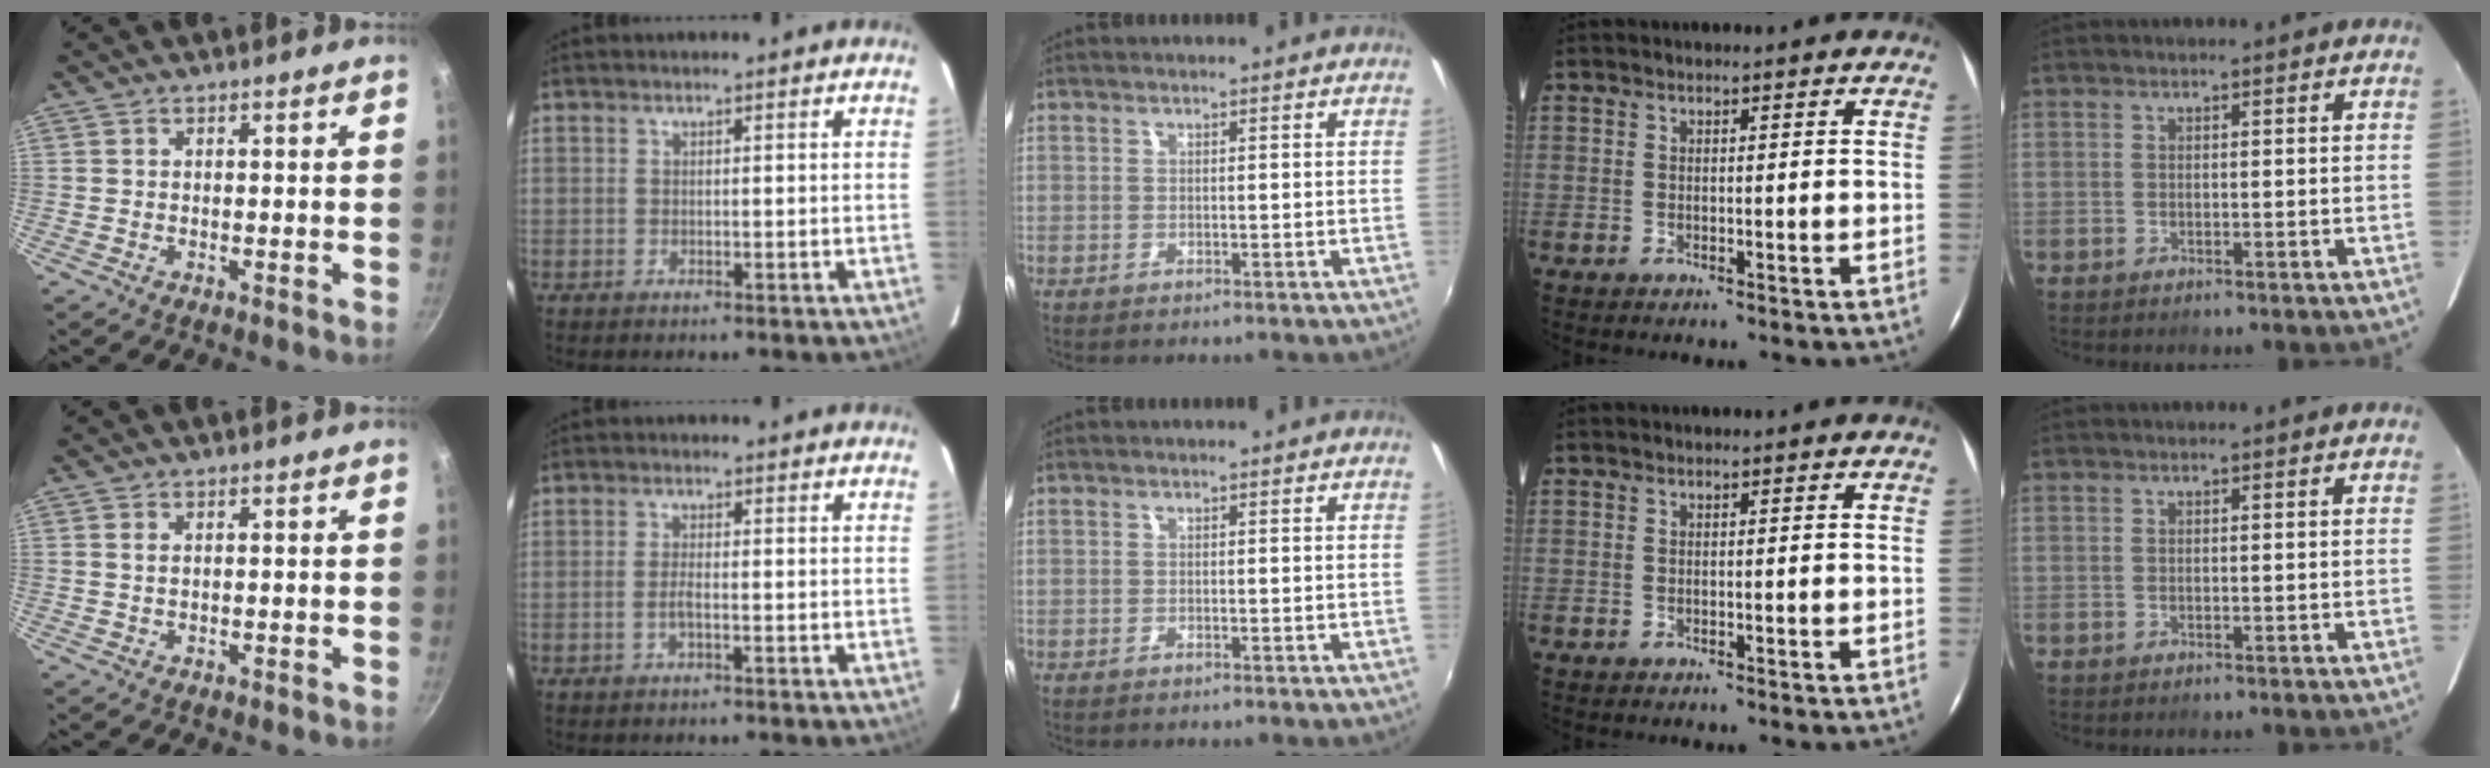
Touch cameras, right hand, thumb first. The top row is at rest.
{"thumb": {"total": 4.2, "force": [0.9, 2.7, 3.0], "torque": [-0.053, 0.001, 0.018]}, "index": {"total": 4.3, "force": [-1.8, 1.0, 3.8], "torque": [-0.084, 0.002, -0.037]}}